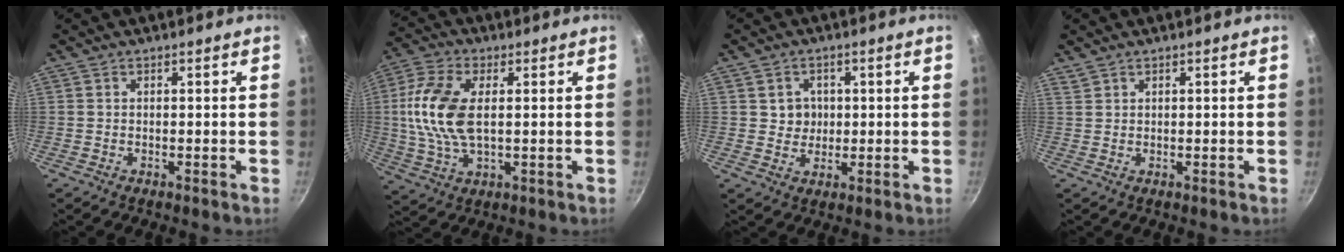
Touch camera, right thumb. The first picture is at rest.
{"total": 13.0, "force": [1.3, 6.9, 10.9], "torque": [-0.223, 0.008, 0.018]}
{"total": 4.1, "force": [0.8, 3.8, 1.4], "torque": [0.001, -0.002, 0.010]}
{"total": 1.1, "force": [1.0, 0.5, 0.2], "torque": [-0.002, 0.003, 0.024]}